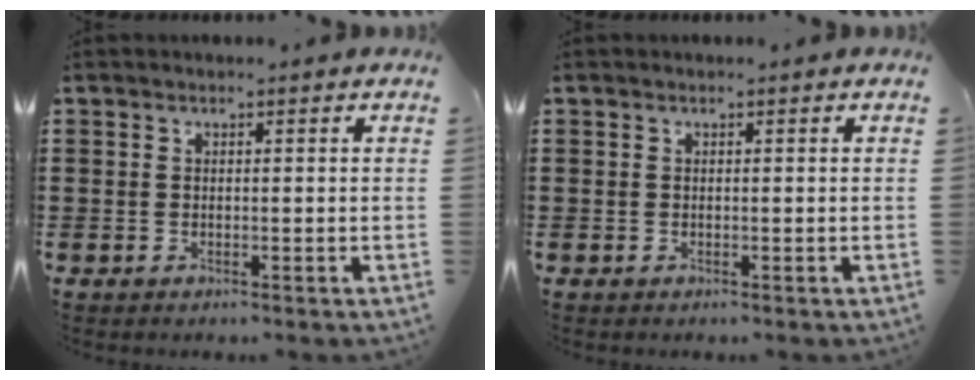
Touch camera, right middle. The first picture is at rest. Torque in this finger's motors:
{"motor_torque": [-0.04, -0.04, 0.00, 0.00]}